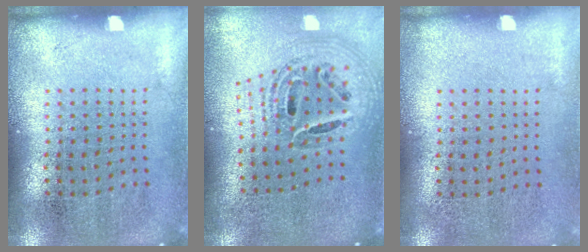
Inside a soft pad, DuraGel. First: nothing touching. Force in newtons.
{"total": 1.5, "press": 1.3, "slide": 0.8}
{"total": 0.0}